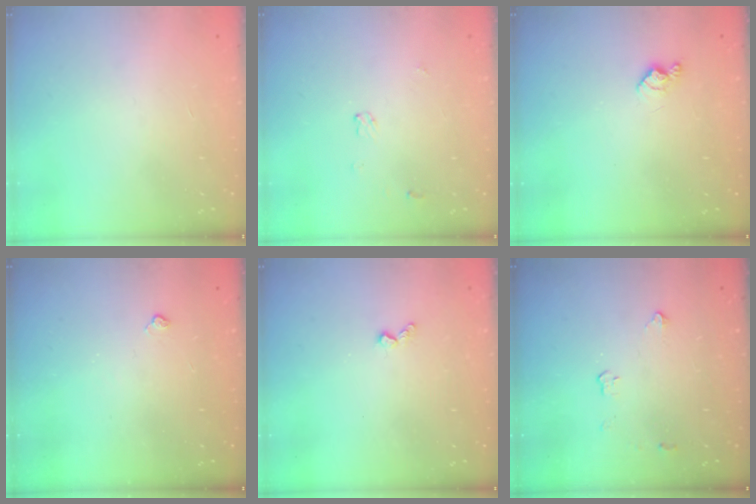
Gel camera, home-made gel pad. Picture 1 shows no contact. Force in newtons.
{"total": 3.6, "press": 3.6, "slide": 0.5}
{"total": 4.6, "press": 4.6, "slide": 0.7}
{"total": 2.7, "press": 2.7, "slide": 0.6}
{"total": 3.3, "press": 3.2, "slide": 0.5}
{"total": 2.8, "press": 2.8, "slide": 0.5}